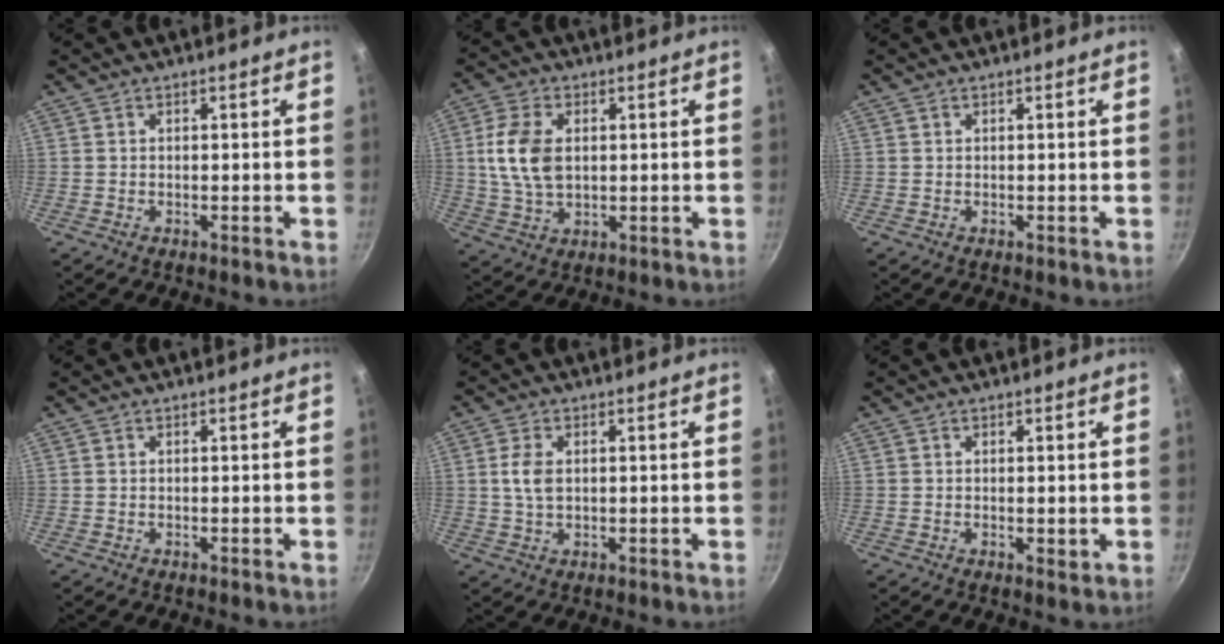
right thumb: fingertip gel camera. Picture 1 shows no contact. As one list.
[{"total": 10.0, "force": [1.5, 6.4, 7.6], "torque": [-0.141, -0.002, 0.029]}, {"total": 0.0}, {"total": 0.0}, {"total": 4.3, "force": [0.7, 2.6, 3.3], "torque": [-0.066, 0.003, 0.014]}, {"total": 1.4, "force": [0.1, 0.6, 1.3], "torque": [-0.019, -0.005, 0.000]}]